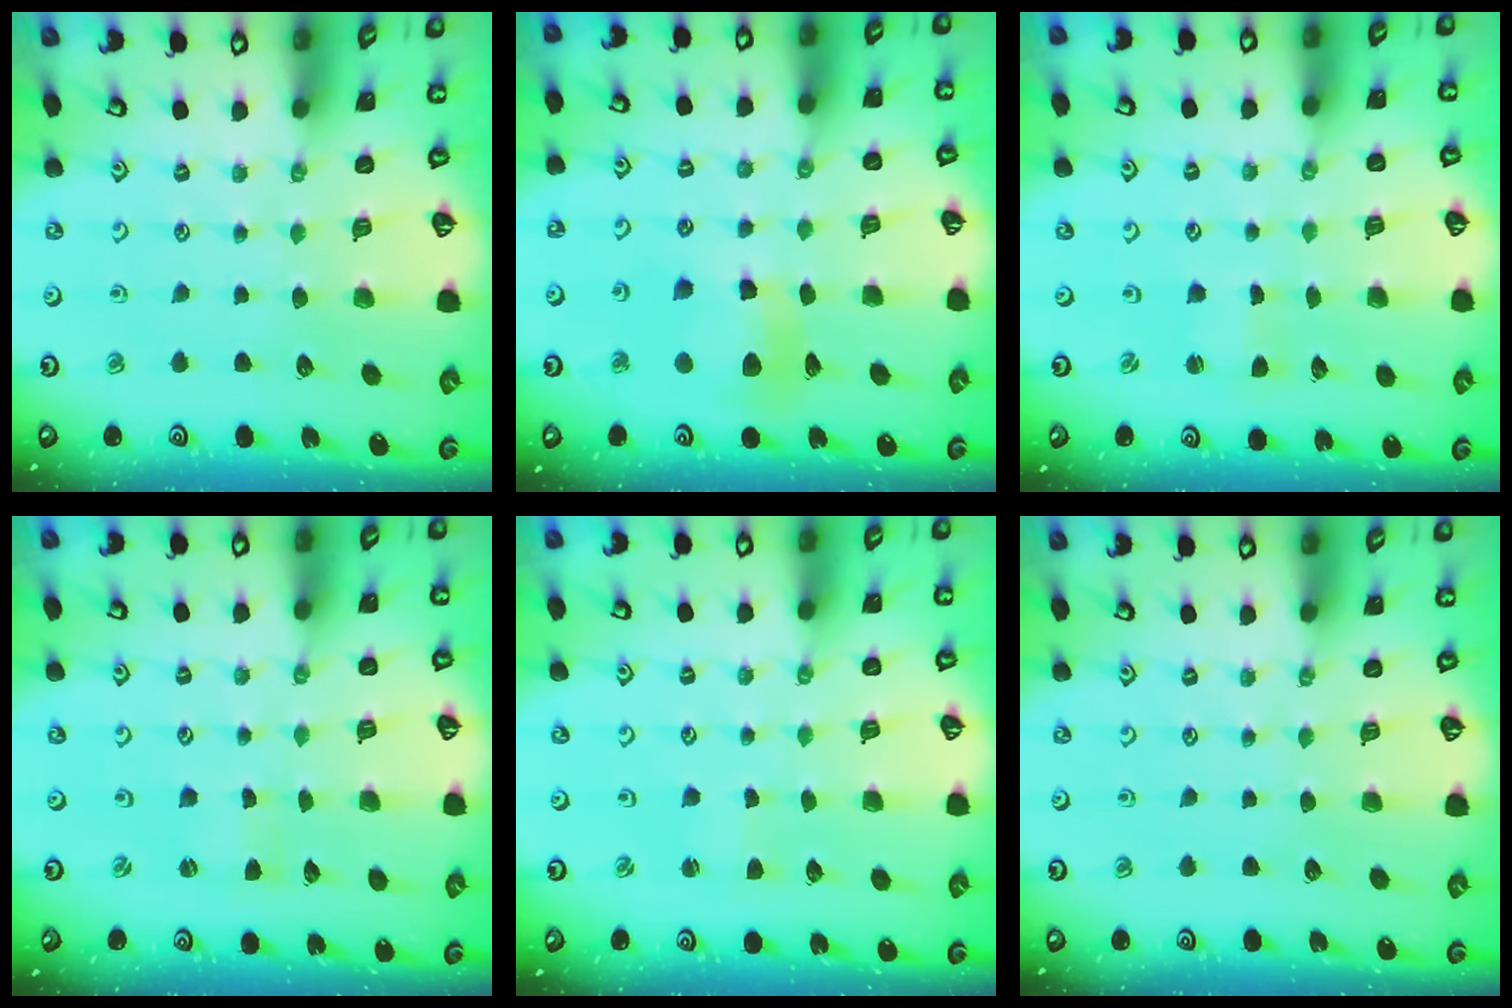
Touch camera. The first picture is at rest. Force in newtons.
{"total": 9.9, "press": 9.8, "slide": 1.2}
{"total": 0.9, "press": 0.9, "slide": 0.0}
{"total": 0.8, "press": 0.8, "slide": 0.0}
{"total": 1.8, "press": 1.8, "slide": 0.3}
{"total": 0.0}